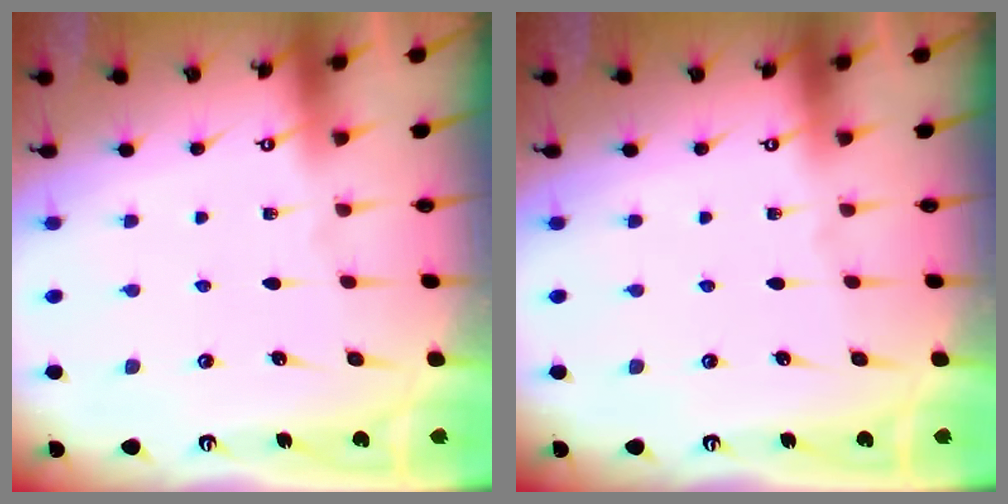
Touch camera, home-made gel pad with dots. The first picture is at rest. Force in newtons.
{"total": 0.0}